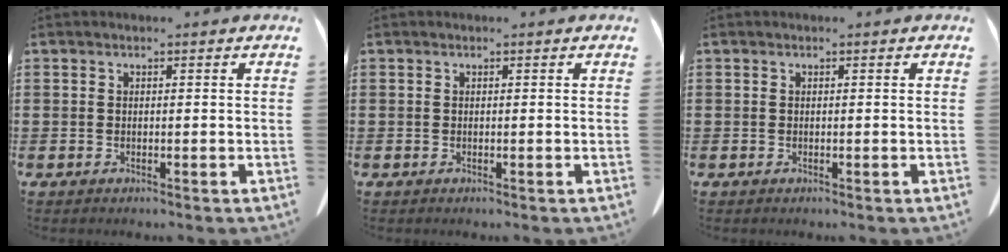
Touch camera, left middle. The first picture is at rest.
{"total": 0.0}
{"total": 0.0}